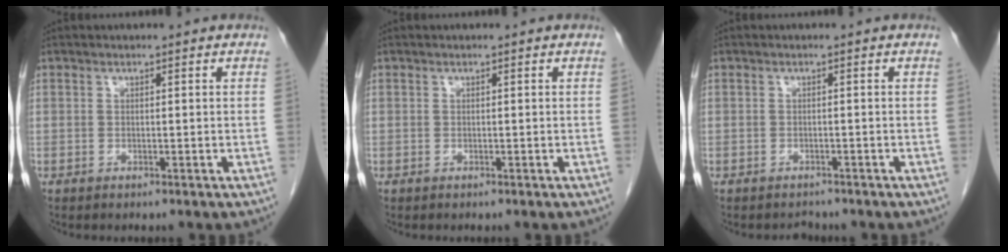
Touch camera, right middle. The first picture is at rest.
{"total": 0.0}
{"total": 1.1, "force": [-1.1, 0.3, -0.2], "torque": [-0.005, -0.006, -0.015]}